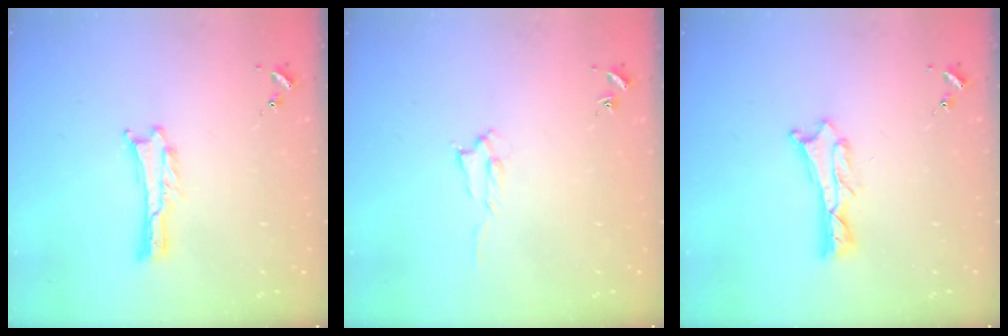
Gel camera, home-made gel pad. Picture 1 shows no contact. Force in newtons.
{"total": 1.4, "press": 1.4, "slide": 0.2}
{"total": 1.1, "press": 1.0, "slide": 0.2}